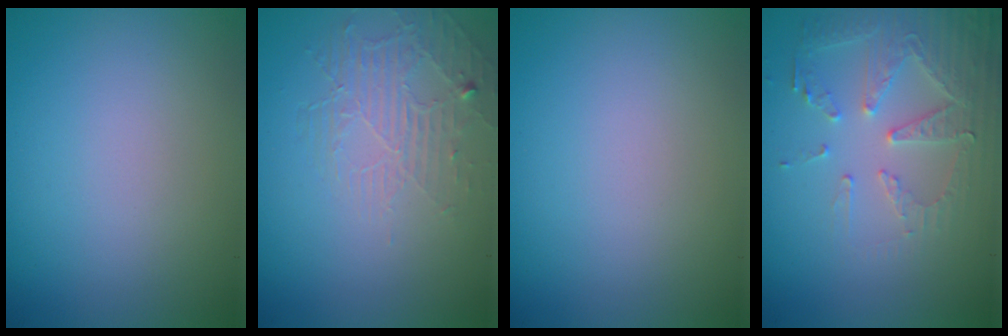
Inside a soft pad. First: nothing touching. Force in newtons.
{"total": 2.0, "press": 1.1, "slide": 1.7}
{"total": 0.0}
{"total": 4.1, "press": 3.7, "slide": 1.7}